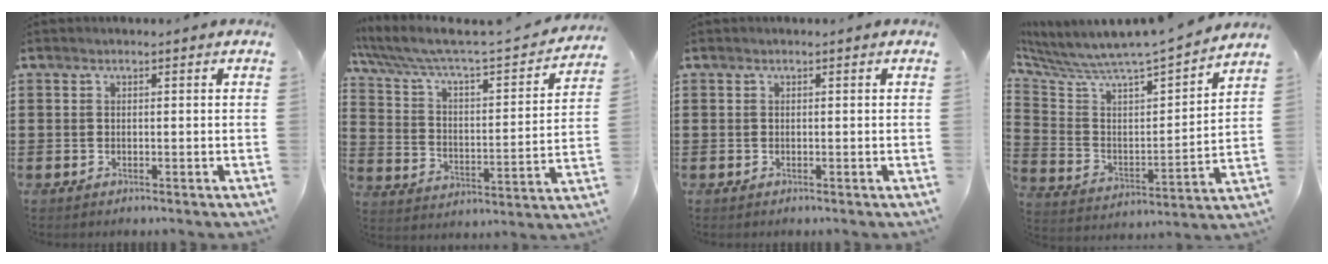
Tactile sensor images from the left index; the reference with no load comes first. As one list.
[{"total": 5.2, "force": [4.5, 1.0, 2.4], "torque": [-0.071, -0.042, 0.068]}, {"total": 0.0}, {"total": 5.9, "force": [5.8, -0.1, 1.4], "torque": [-0.061, -0.069, 0.088]}]